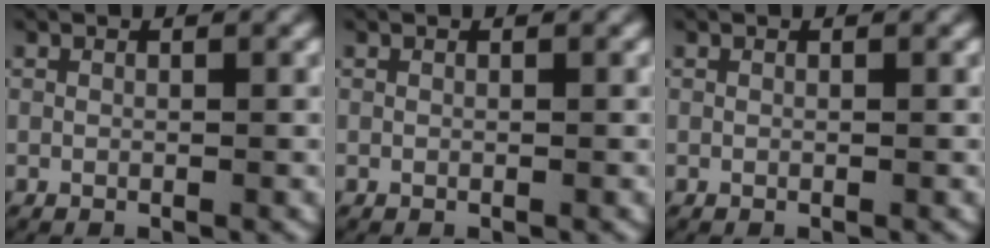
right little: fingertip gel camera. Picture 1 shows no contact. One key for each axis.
{"total": 0.0}
{"total": 0.0}